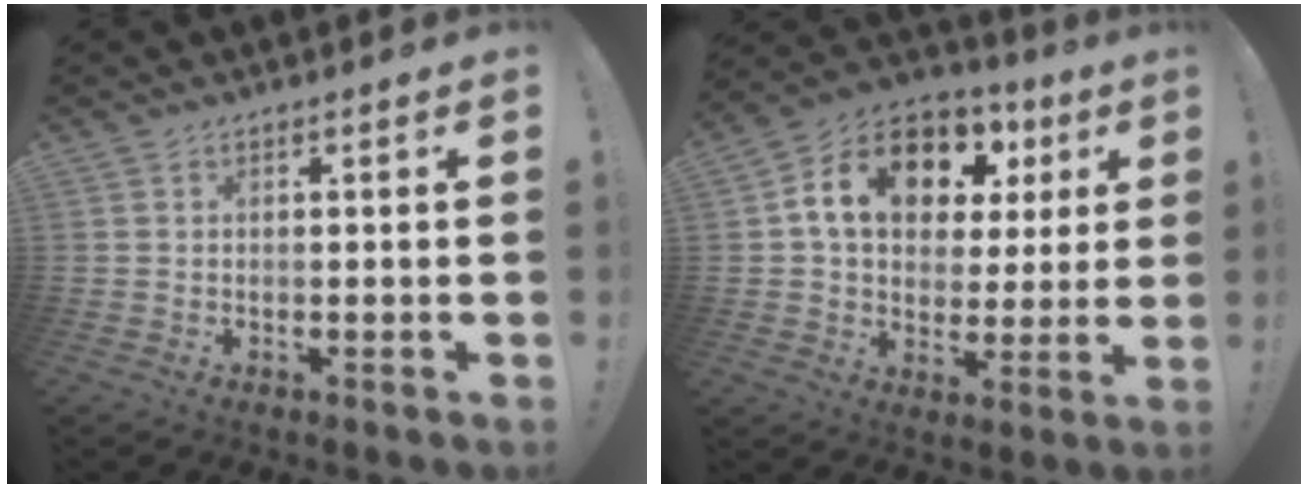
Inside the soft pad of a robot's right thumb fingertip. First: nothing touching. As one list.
[{"total": 17.0, "force": [7.0, 11.7, 10.2], "torque": [-0.159, -0.023, 0.130]}]